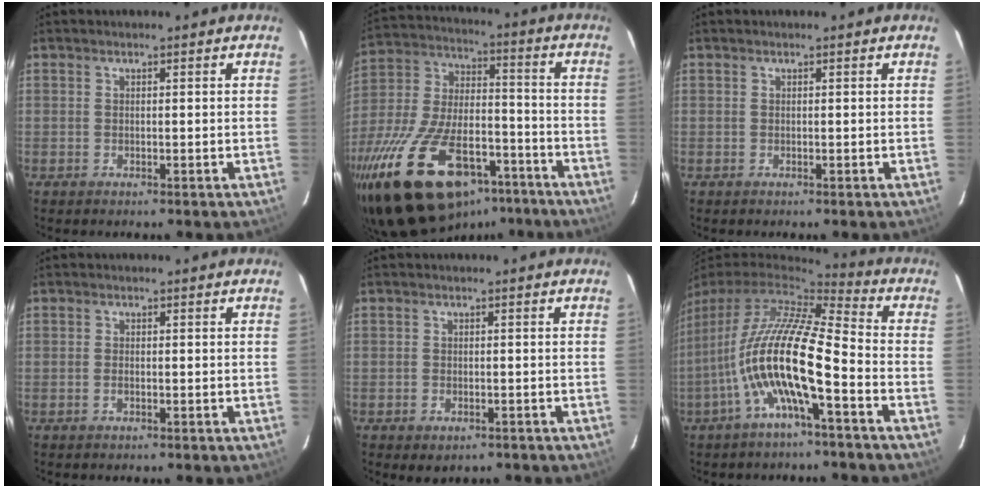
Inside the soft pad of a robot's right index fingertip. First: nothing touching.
{"total": 30.7, "force": [-18.7, 14.7, 19.5], "torque": [-0.392, -0.019, -0.288]}
{"total": 0.0}
{"total": 1.0, "force": [-0.4, 0.5, 0.8], "torque": [-0.017, 0.001, -0.007]}
{"total": 3.6, "force": [-2.1, 2.3, 1.9], "torque": [-0.040, -0.009, -0.024]}
{"total": 15.9, "force": [-5.1, 2.7, 14.9], "torque": [-0.270, -0.012, -0.103]}